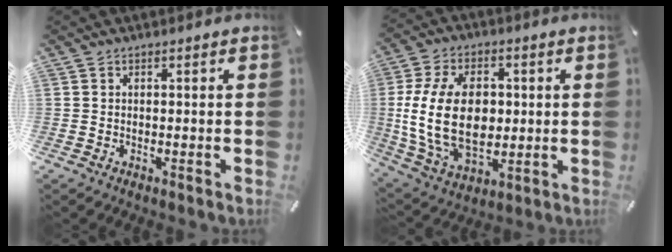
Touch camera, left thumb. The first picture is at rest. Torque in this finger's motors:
{"motor_torque": [0.45, 1.77, 2.52, -0.04, 0.35]}